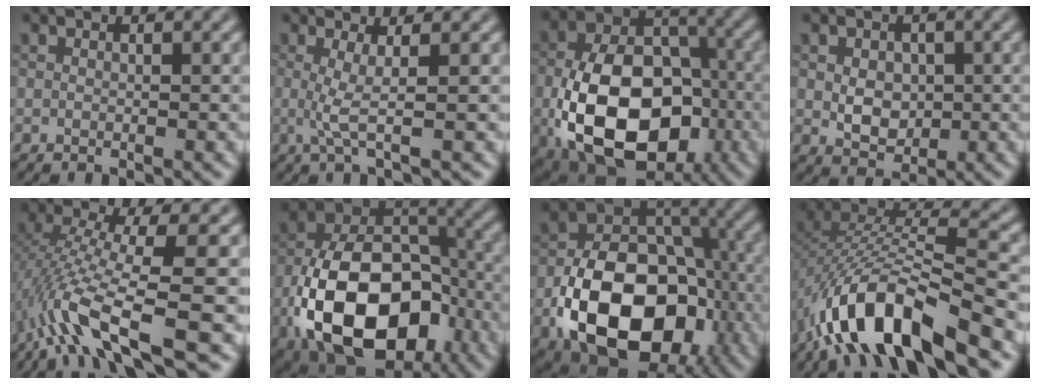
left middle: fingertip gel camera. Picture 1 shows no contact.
{"total": 2.6, "force": [0.1, 0.4, 2.5], "torque": [-0.055, -0.004, -0.002]}
{"total": 14.3, "force": [-4.3, 9.3, 10.0], "torque": [-0.182, -0.030, -0.076]}
{"total": 3.2, "force": [0.1, 2.4, 2.1], "torque": [-0.034, -0.004, 0.000]}
{"total": 8.7, "force": [-4.3, 1.6, 7.4], "torque": [-0.142, 0.004, -0.085]}
{"total": 15.1, "force": [-5.7, 9.2, 10.5], "torque": [-0.180, -0.016, -0.104]}
{"total": 14.5, "force": [-5.2, 9.4, 9.7], "torque": [-0.167, -0.021, -0.093]}
{"total": 11.0, "force": [-6.8, 3.7, 7.8], "torque": [-0.140, 0.007, -0.131]}